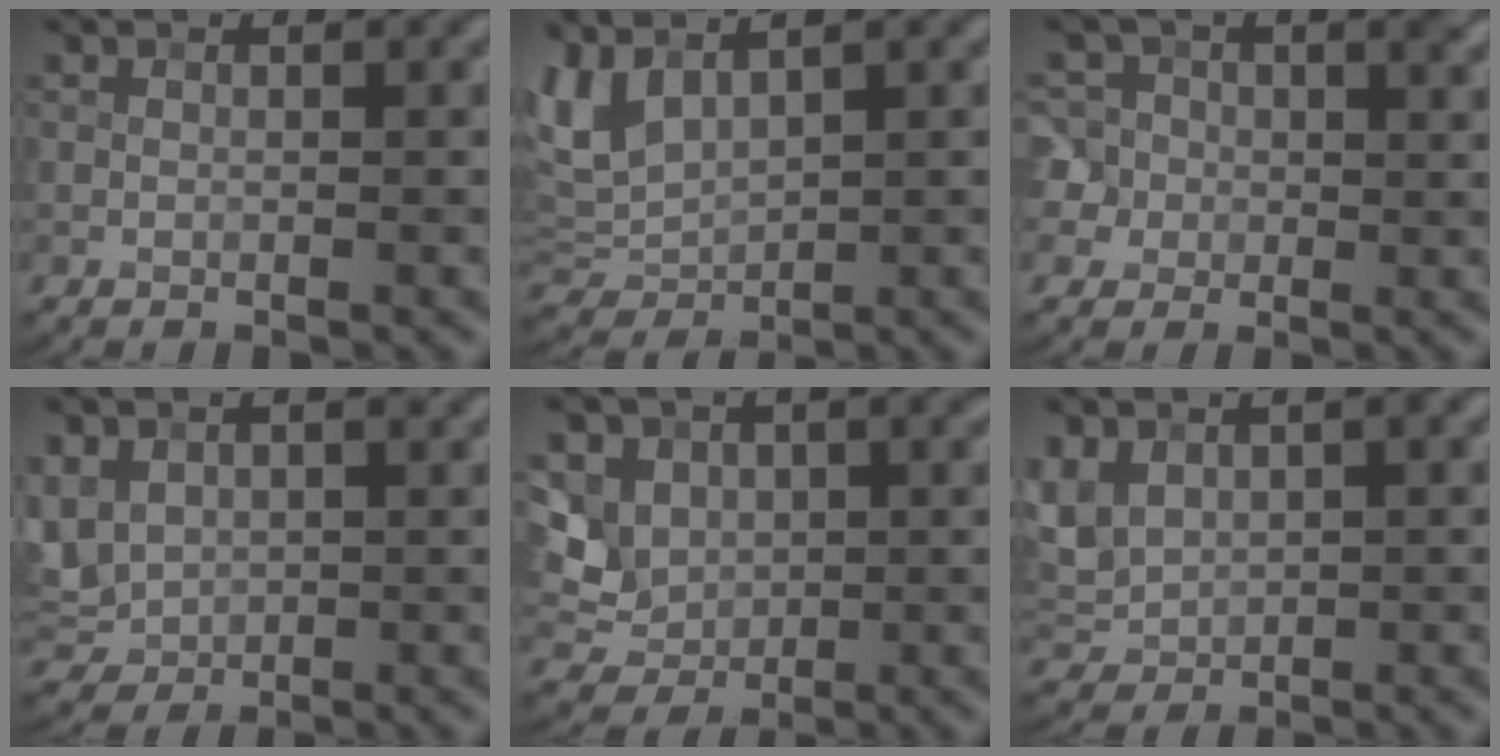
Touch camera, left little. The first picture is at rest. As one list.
[{"total": 3.7, "force": [1.9, 2.1, 2.4], "torque": [-0.061, -0.001, 0.041]}, {"total": 7.0, "force": [2.2, 6.0, 2.9], "torque": [-0.041, 0.030, 0.003]}, {"total": 4.3, "force": [1.7, 3.2, 2.3], "torque": [-0.069, 0.004, 0.040]}, {"total": 5.3, "force": [1.4, 4.4, 2.5], "torque": [-0.057, 0.011, 0.026]}, {"total": 3.7, "force": [1.5, 2.5, 2.3], "torque": [-0.056, 0.004, 0.033]}]